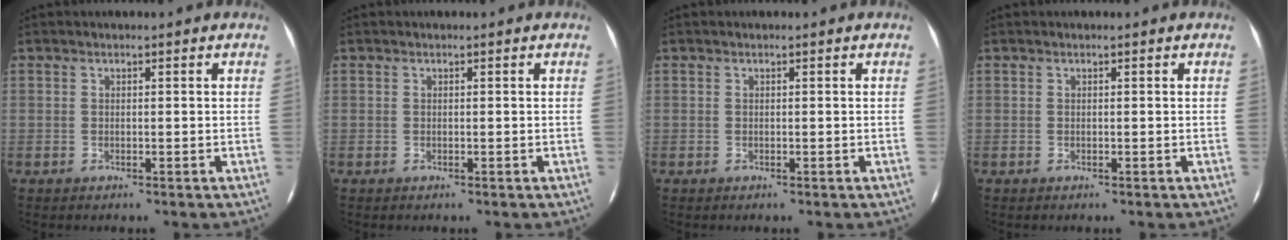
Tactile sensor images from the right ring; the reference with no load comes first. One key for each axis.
{"total": 0.0}
{"total": 0.0}
{"total": 0.0}